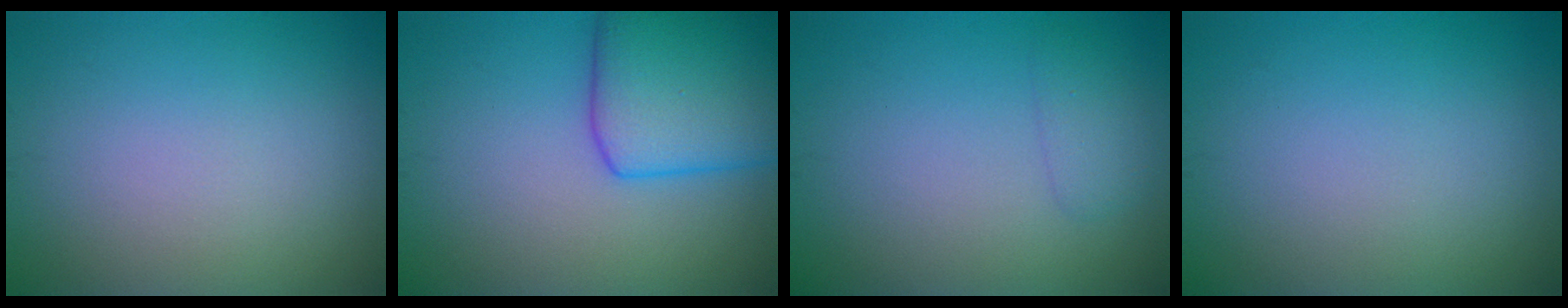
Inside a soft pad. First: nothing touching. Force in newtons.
{"total": 7.6, "press": 7.6, "slide": 0.3}
{"total": 1.4, "press": 1.4, "slide": 0.1}
{"total": 0.0}